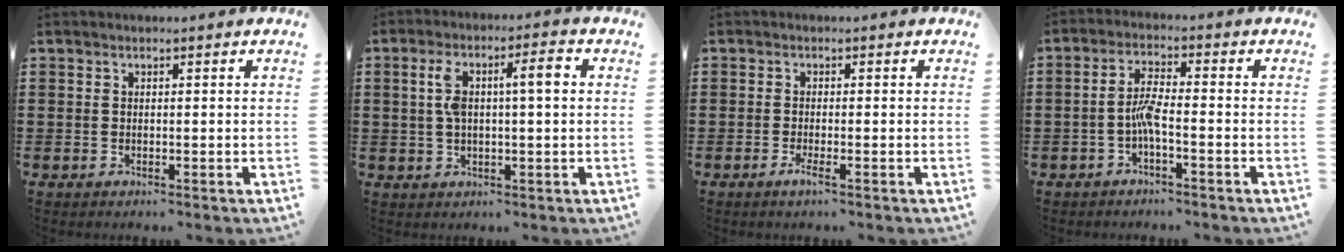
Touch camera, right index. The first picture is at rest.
{"total": 6.7, "force": [1.4, 1.9, 6.3], "torque": [-0.114, 0.008, 0.018]}
{"total": 1.7, "force": [-0.9, 0.1, 1.4], "torque": [-0.030, -0.006, -0.019]}
{"total": 4.1, "force": [-1.5, 0.7, 3.7], "torque": [-0.082, 0.001, -0.034]}